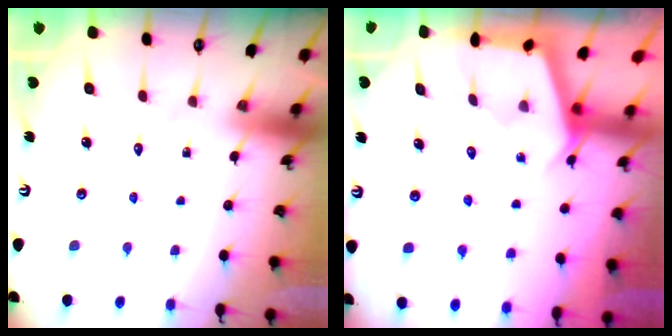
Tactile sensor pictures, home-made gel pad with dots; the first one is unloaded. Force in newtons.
{"total": 2.8, "press": 2.7, "slide": 0.4}